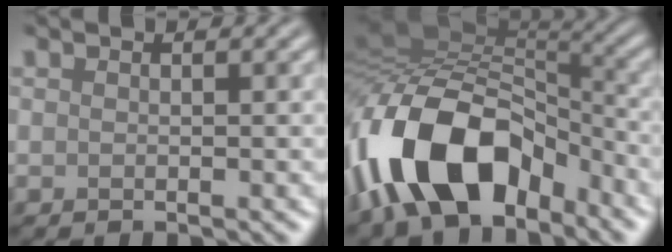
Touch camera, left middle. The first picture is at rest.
{"total": 12.8, "force": [-5.8, 7.3, 8.8], "torque": [-0.161, 0.009, -0.106]}